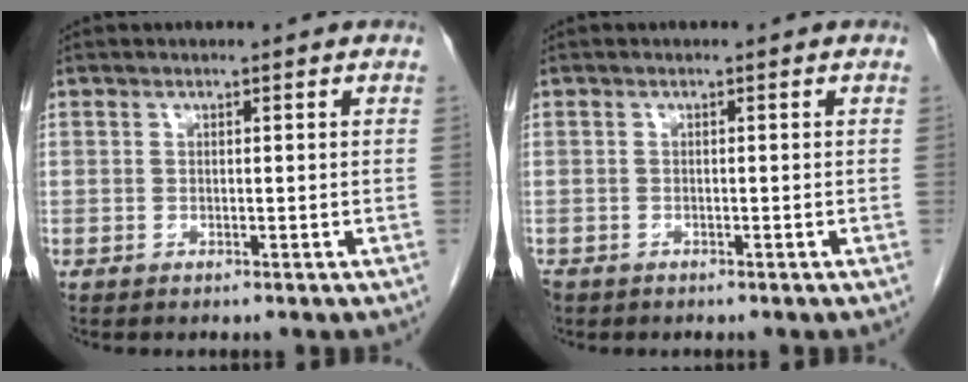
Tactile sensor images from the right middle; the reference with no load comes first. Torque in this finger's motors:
{"motor_torque": [0.03, 0.00, 0.08, 0.00]}